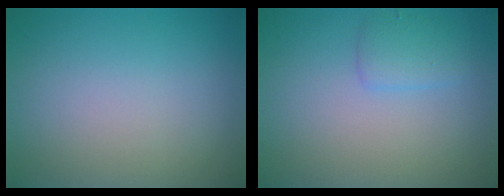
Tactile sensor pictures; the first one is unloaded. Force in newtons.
{"total": 1.8, "press": 1.8, "slide": 0.2}